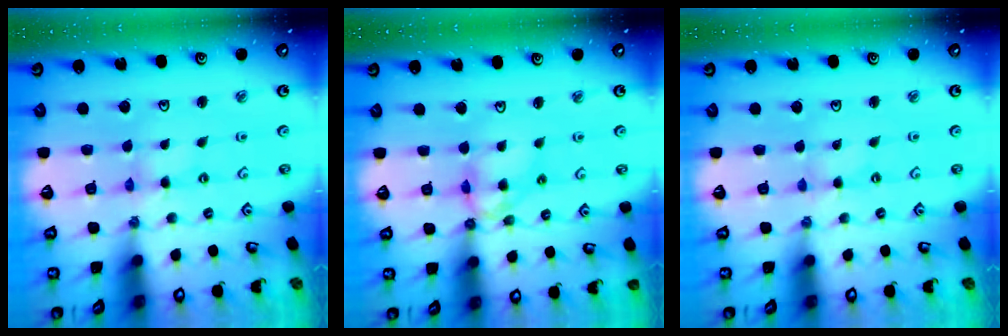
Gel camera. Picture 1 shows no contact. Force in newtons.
{"total": 9.8, "press": 9.8, "slide": 0.8}
{"total": 0.0}